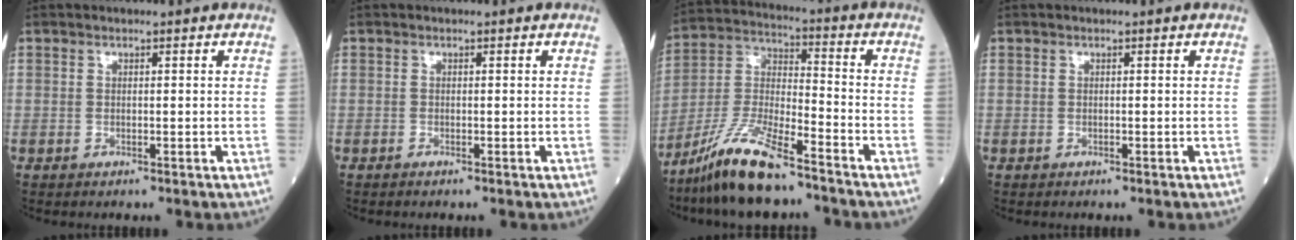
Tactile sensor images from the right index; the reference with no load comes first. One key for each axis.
{"total": 0.0}
{"total": 12.8, "fx": -9.7, "fy": 1.8, "fz": 8.1, "tx": -0.173, "ty": -0.014, "tz": -0.182}
{"total": 0.0}